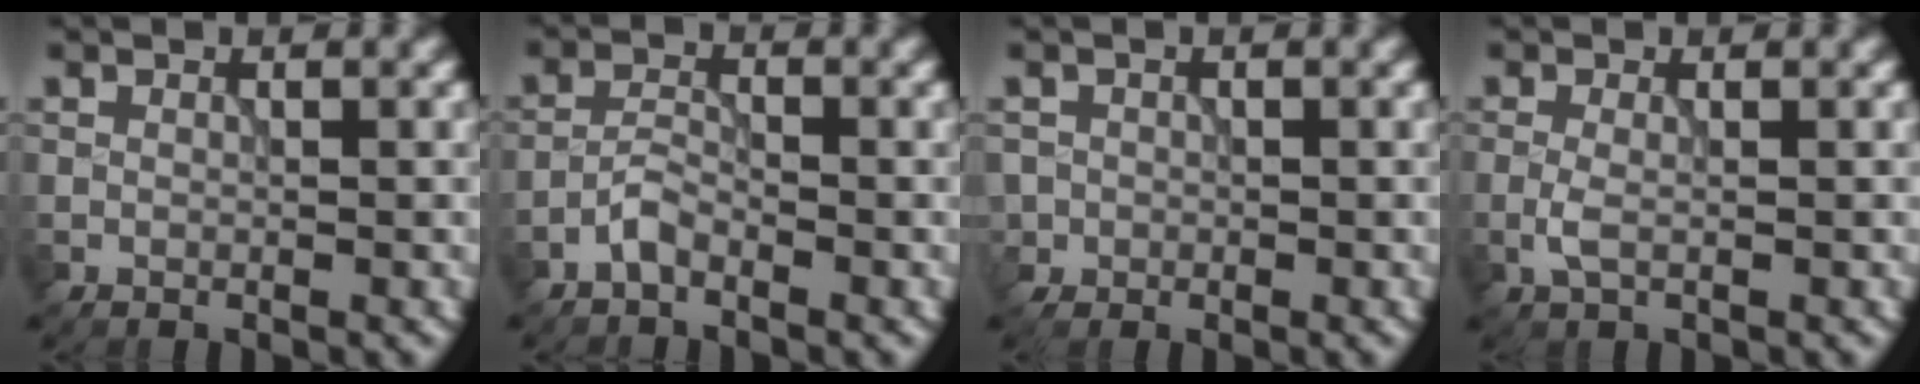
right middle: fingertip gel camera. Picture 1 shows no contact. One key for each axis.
{"total": 1.7, "fx": -1.3, "fy": 0.5, "fz": 1.0, "tx": -0.020, "ty": 0.006, "tz": -0.032}
{"total": 1.3, "fx": -0.5, "fy": 1.2, "fz": -0.2, "tx": 0.015, "ty": -0.003, "tz": -0.009}
{"total": 1.4, "fx": -0.4, "fy": 0.5, "fz": 1.3, "tx": -0.031, "ty": -0.001, "tz": -0.011}